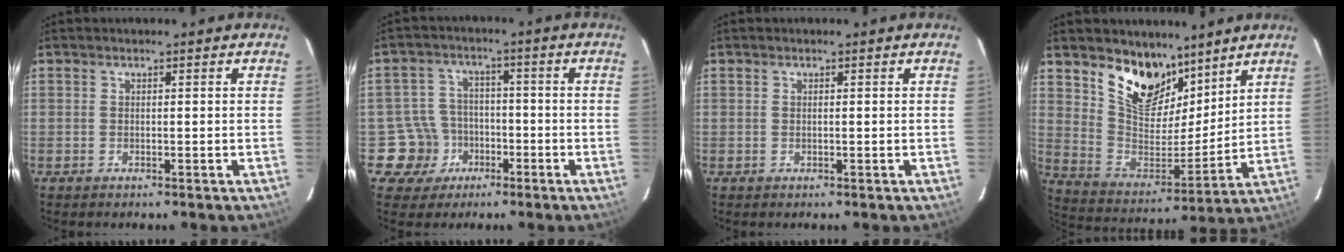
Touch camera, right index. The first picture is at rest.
{"total": 7.7, "force": [-3.3, 6.9, 0.2], "torque": [-0.024, 0.028, -0.050]}
{"total": 0.0}
{"total": 14.9, "force": [10.5, 7.7, 7.3], "torque": [-0.142, -0.014, 0.197]}